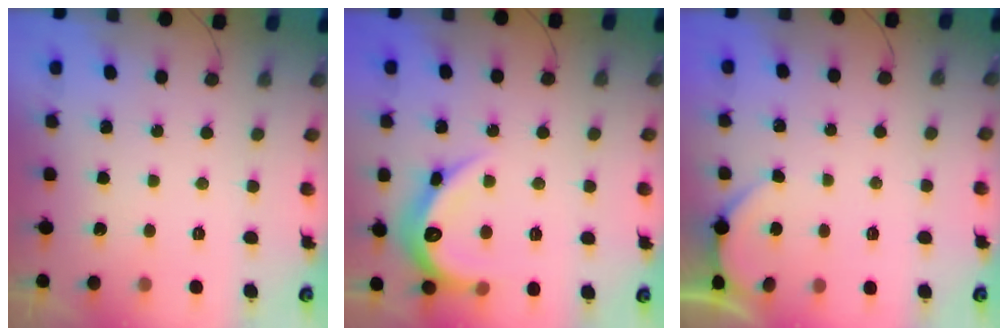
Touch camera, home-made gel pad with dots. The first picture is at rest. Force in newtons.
{"total": 14.4, "press": 14.4, "slide": 0.5}
{"total": 1.8, "press": 1.8, "slide": 0.2}